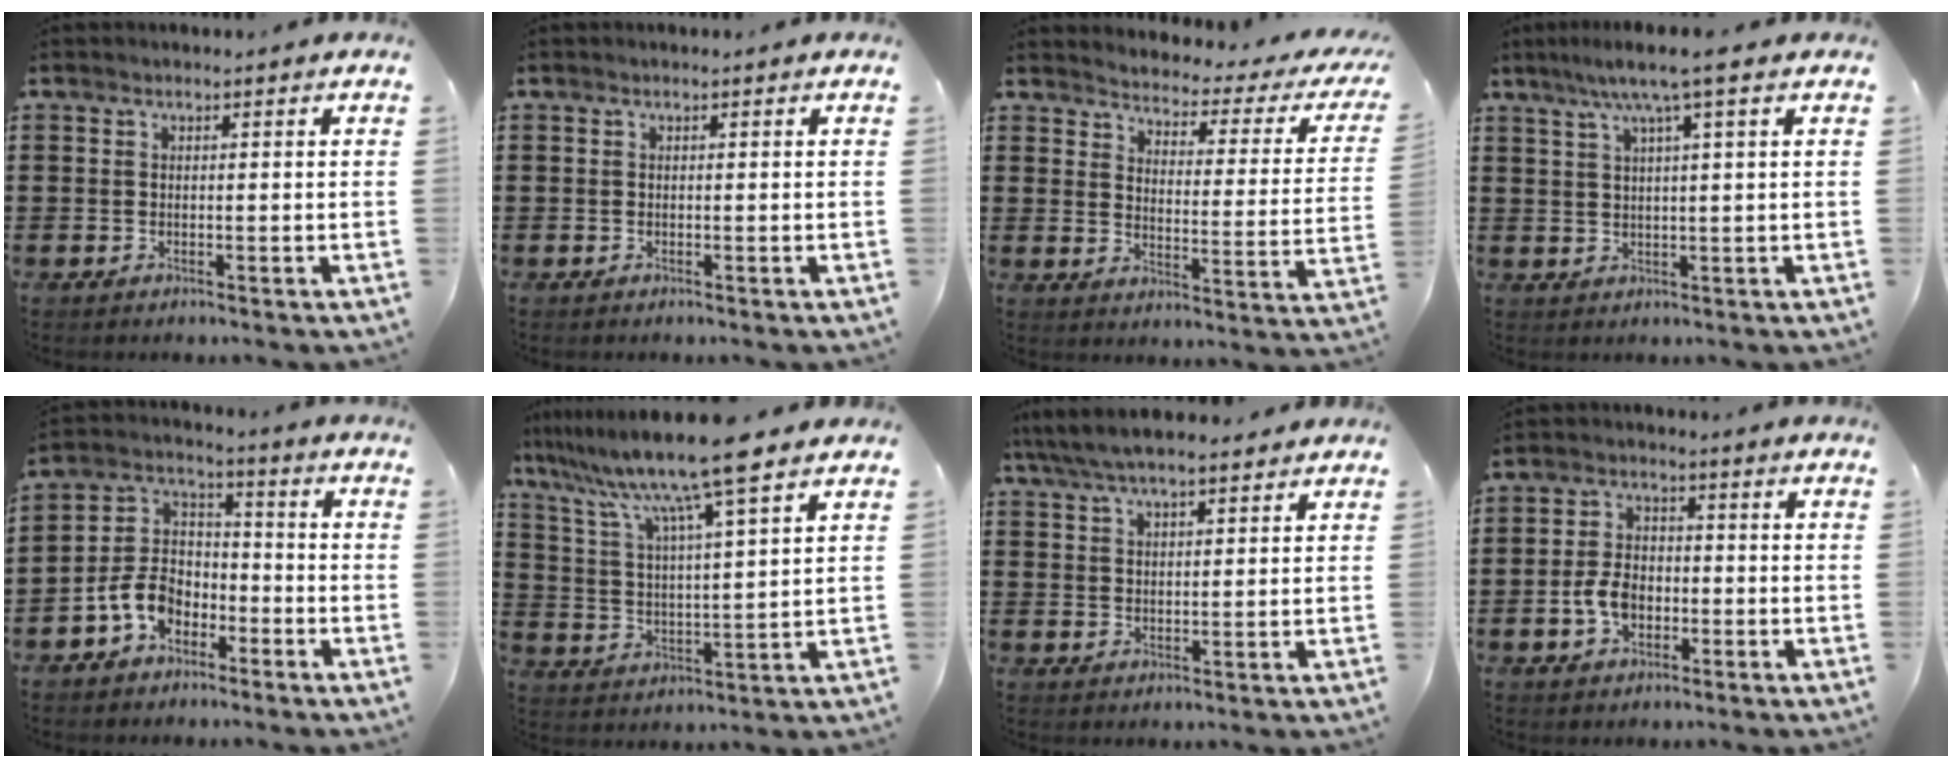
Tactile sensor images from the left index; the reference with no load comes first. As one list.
[{"total": 0.0}, {"total": 2.2, "force": [2.1, 0.2, 0.6], "torque": [-0.031, -0.027, 0.026]}, {"total": 5.4, "force": [2.9, -0.1, 4.5], "torque": [-0.094, 0.002, 0.046]}, {"total": 8.2, "force": [-4.4, 5.4, 4.3], "torque": [-0.119, 0.009, -0.090]}, {"total": 11.1, "force": [9.2, -0.8, 6.0], "torque": [-0.152, -0.051, 0.150]}, {"total": 5.5, "force": [4.7, 1.1, 2.7], "torque": [-0.065, -0.005, 0.086]}, {"total": 5.2, "force": [-1.5, 3.3, 3.8], "torque": [-0.096, 0.000, -0.035]}]